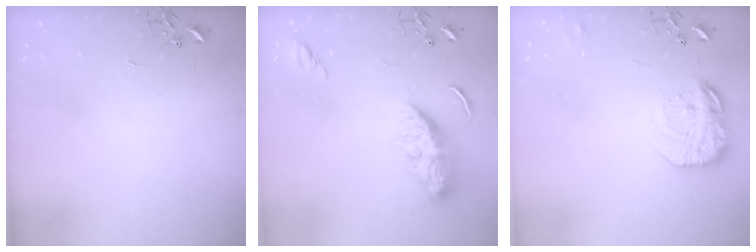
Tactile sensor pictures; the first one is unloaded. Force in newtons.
{"total": 10.3, "press": 10.2, "slide": 0.9}
{"total": 17.3, "press": 17.2, "slide": 1.2}